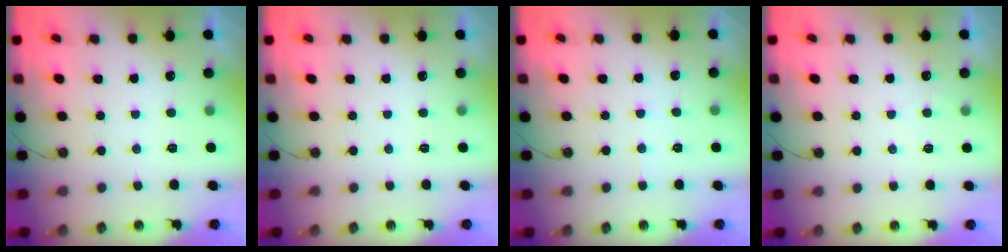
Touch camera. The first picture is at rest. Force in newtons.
{"total": 0.0}
{"total": 4.6, "press": 4.6, "slide": 0.7}
{"total": 3.6, "press": 3.6, "slide": 0.4}